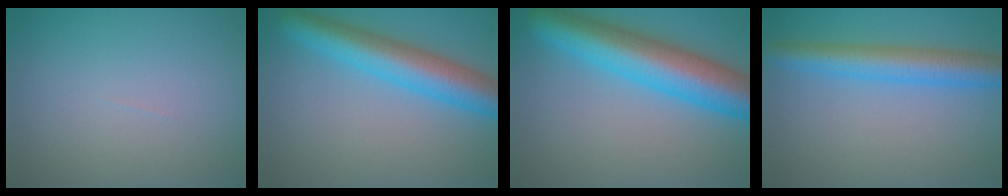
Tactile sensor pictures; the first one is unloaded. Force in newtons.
{"total": 6.7, "press": 6.7, "slide": 0.2}
{"total": 9.5, "press": 9.5, "slide": 0.2}
{"total": 5.1, "press": 5.1, "slide": 0.1}